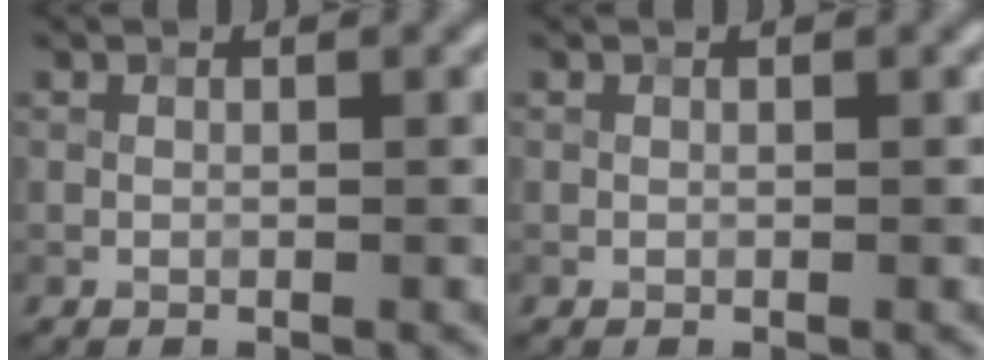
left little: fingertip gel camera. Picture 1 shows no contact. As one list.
[{"total": 0.0}]